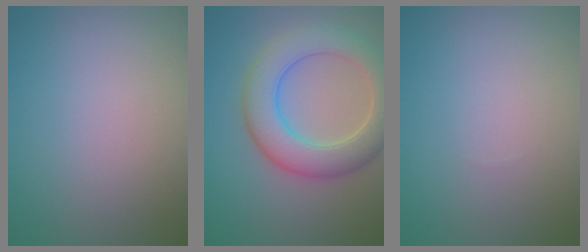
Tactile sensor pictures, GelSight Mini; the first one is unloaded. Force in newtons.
{"total": 7.1, "press": 7.1, "slide": 0.3}
{"total": 0.0}